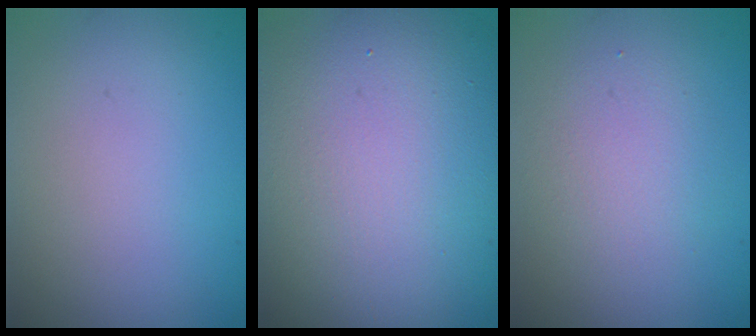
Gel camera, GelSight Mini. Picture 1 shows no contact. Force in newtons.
{"total": 17.9, "press": 17.9, "slide": 1.1}
{"total": 2.6, "press": 2.6, "slide": 0.2}